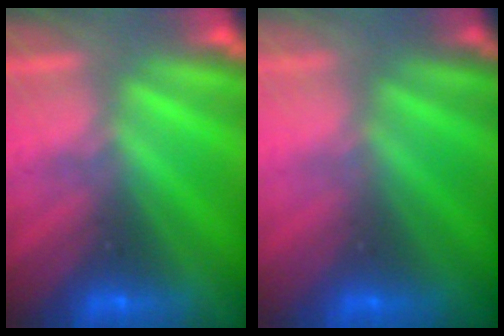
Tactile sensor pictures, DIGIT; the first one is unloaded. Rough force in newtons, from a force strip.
{"total": 2.4}